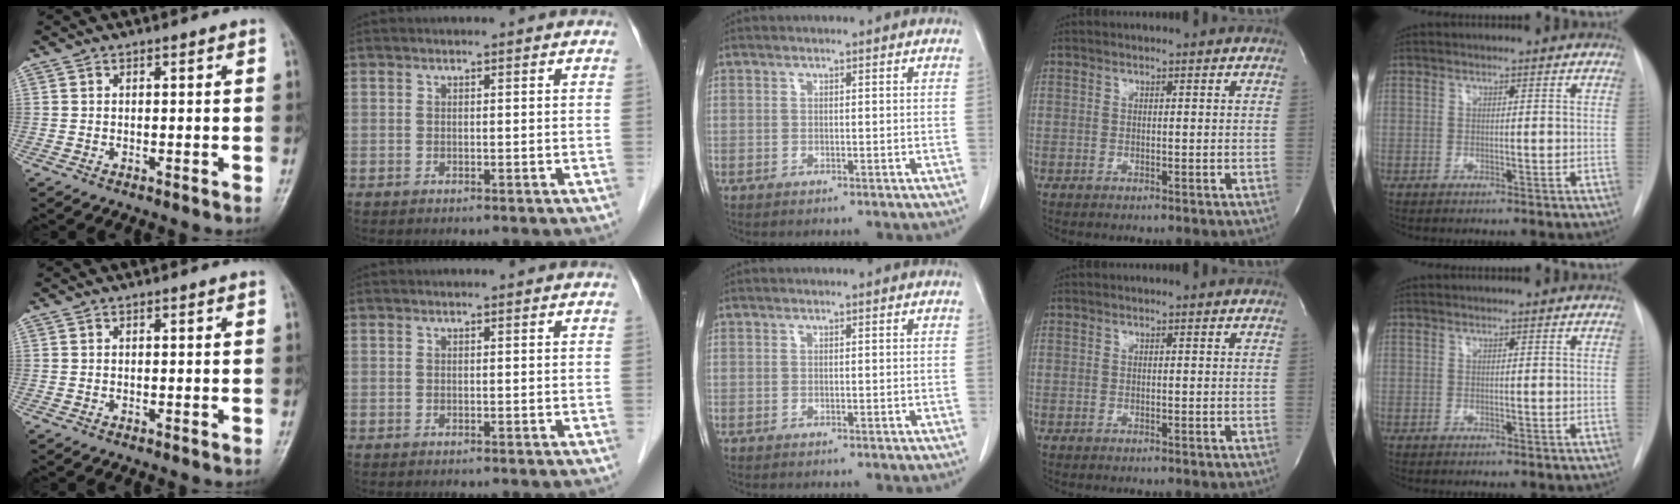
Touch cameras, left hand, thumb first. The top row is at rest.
{}